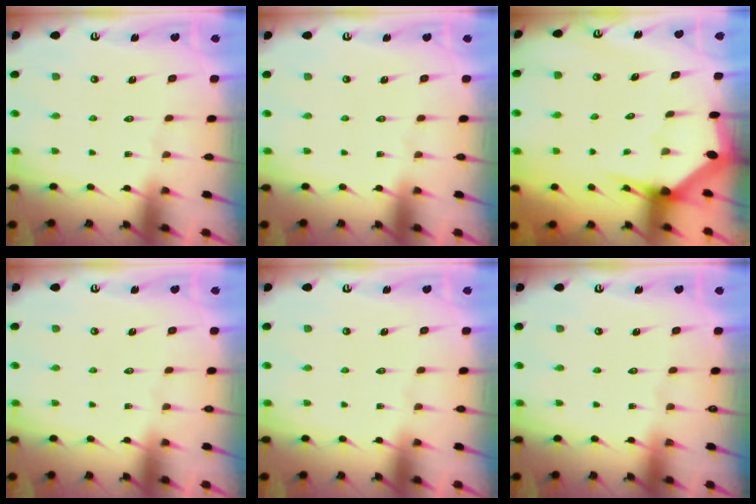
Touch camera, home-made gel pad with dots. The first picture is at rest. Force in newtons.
{"total": 0.0}
{"total": 3.2, "press": 3.2, "slide": 0.3}
{"total": 0.0}
{"total": 0.0}
{"total": 0.0}